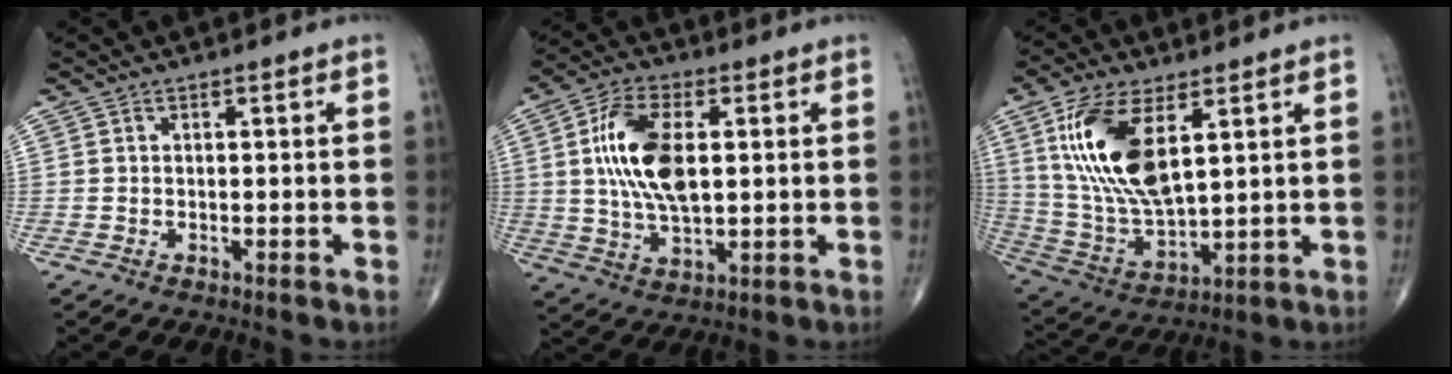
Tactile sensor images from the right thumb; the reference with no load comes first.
{"total": 13.9, "force": [2.2, 7.1, 11.8], "torque": [-0.224, -0.002, 0.041]}
{"total": 17.4, "force": [6.1, 7.7, 14.3], "torque": [-0.286, -0.022, 0.128]}